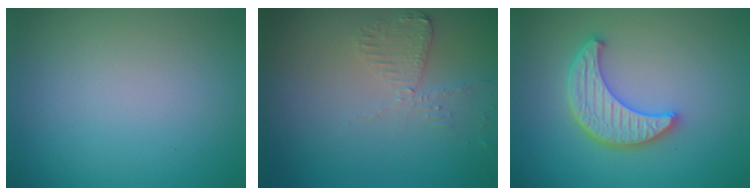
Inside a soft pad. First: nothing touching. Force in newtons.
{"total": 2.4, "press": 2.4, "slide": 0.2}
{"total": 4.4, "press": 3.8, "slide": 2.2}